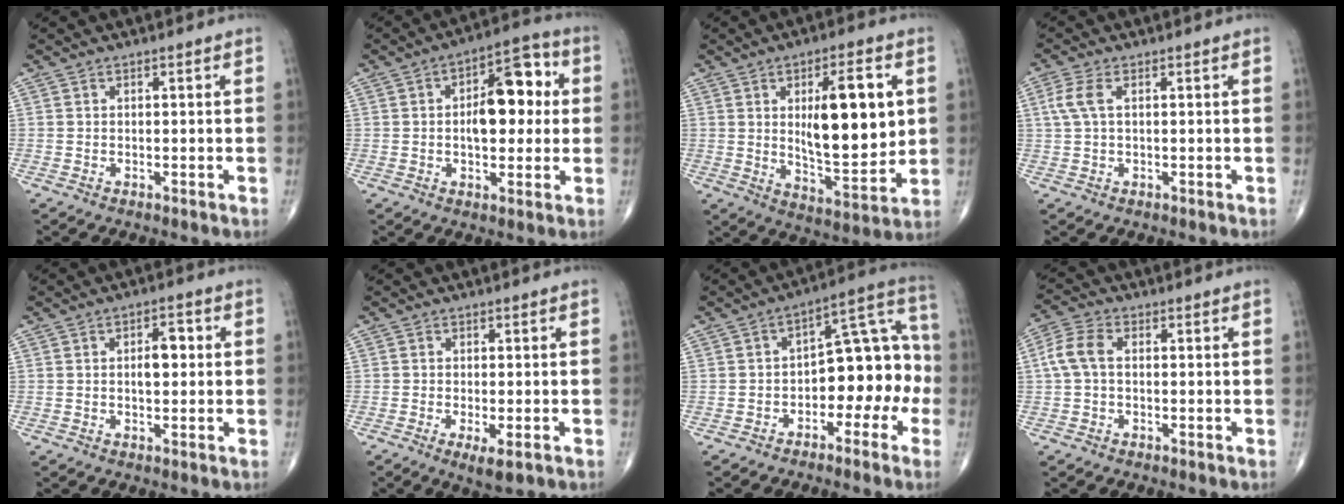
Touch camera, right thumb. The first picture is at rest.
{"total": 12.7, "force": [1.3, 6.7, 10.7], "torque": [-0.120, 0.021, 0.012]}
{"total": 16.5, "force": [3.1, 6.1, 15.0], "torque": [-0.199, -0.029, 0.056]}
{"total": 3.9, "force": [0.9, 1.8, 3.3], "torque": [-0.095, 0.015, 0.019]}
{"total": 4.5, "force": [0.5, 2.3, 3.8], "torque": [-0.047, 0.004, 0.004]}
{"total": 4.0, "force": [-1.7, 1.1, 3.5], "torque": [-0.059, -0.011, -0.025]}
{"total": 13.1, "force": [-3.7, 7.6, 10.0], "torque": [-0.093, 0.061, -0.057]}
{"total": 5.7, "force": [0.3, 3.5, 4.5], "torque": [-0.102, 0.018, 0.000]}